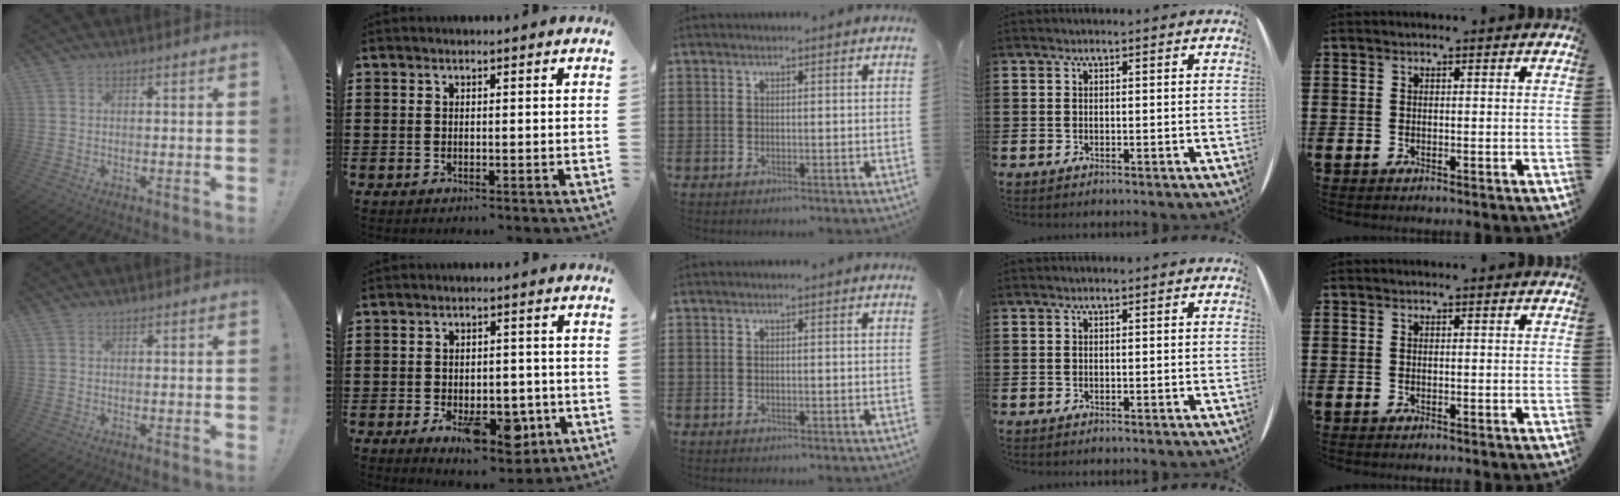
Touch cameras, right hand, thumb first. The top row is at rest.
{"index": {"total": 9.8, "force": [-3.8, 5.2, 7.5], "torque": [-0.093, -0.004, -0.061]}}